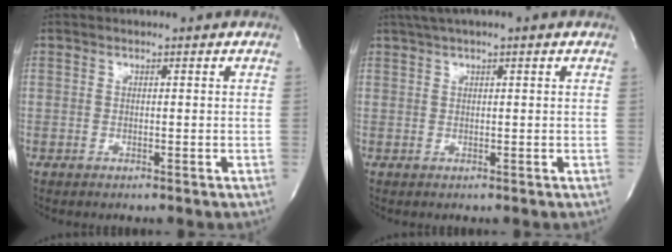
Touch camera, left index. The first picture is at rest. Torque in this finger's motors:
{"motor_torque": [-0.19, -0.26, 0.52, 0.11]}